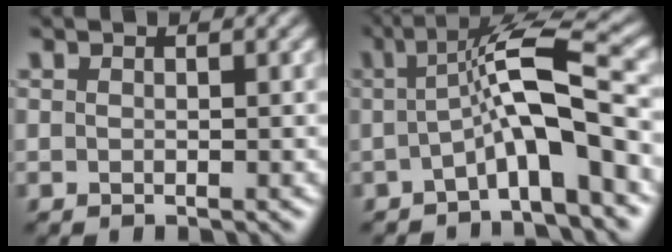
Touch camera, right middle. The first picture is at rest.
{"total": 6.9, "force": [-1.0, 1.3, 6.7], "torque": [-0.104, 0.017, -0.029]}